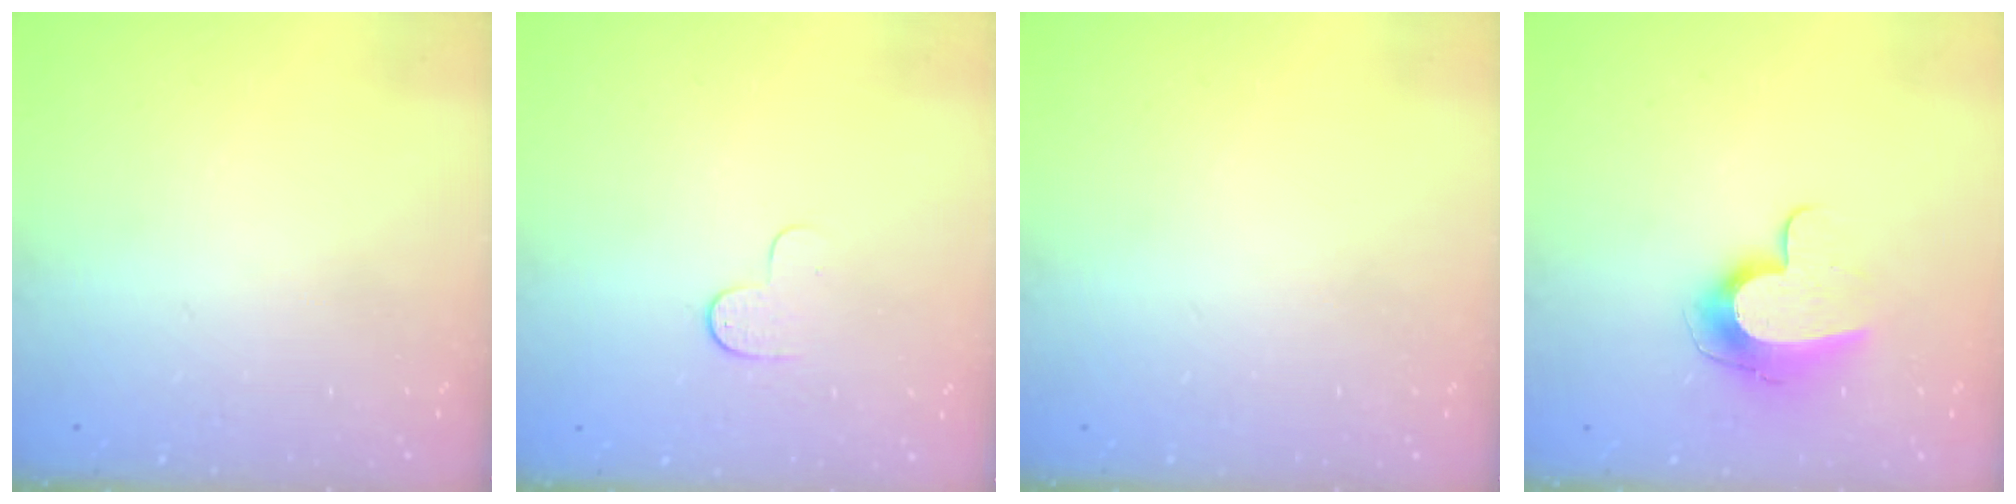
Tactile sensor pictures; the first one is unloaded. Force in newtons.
{"total": 3.9, "press": 3.9, "slide": 0.3}
{"total": 0.0}
{"total": 9.9, "press": 9.9, "slide": 0.4}